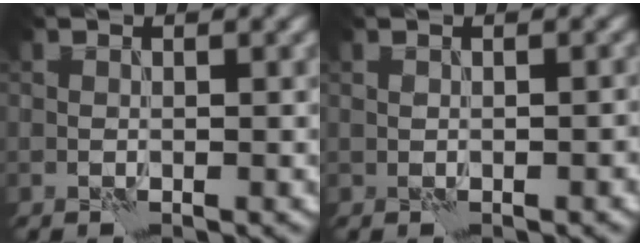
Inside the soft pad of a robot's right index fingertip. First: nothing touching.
{"total": 0.6, "force": [-0.4, 0.1, 0.4], "torque": [-0.006, 0.004, -0.005]}